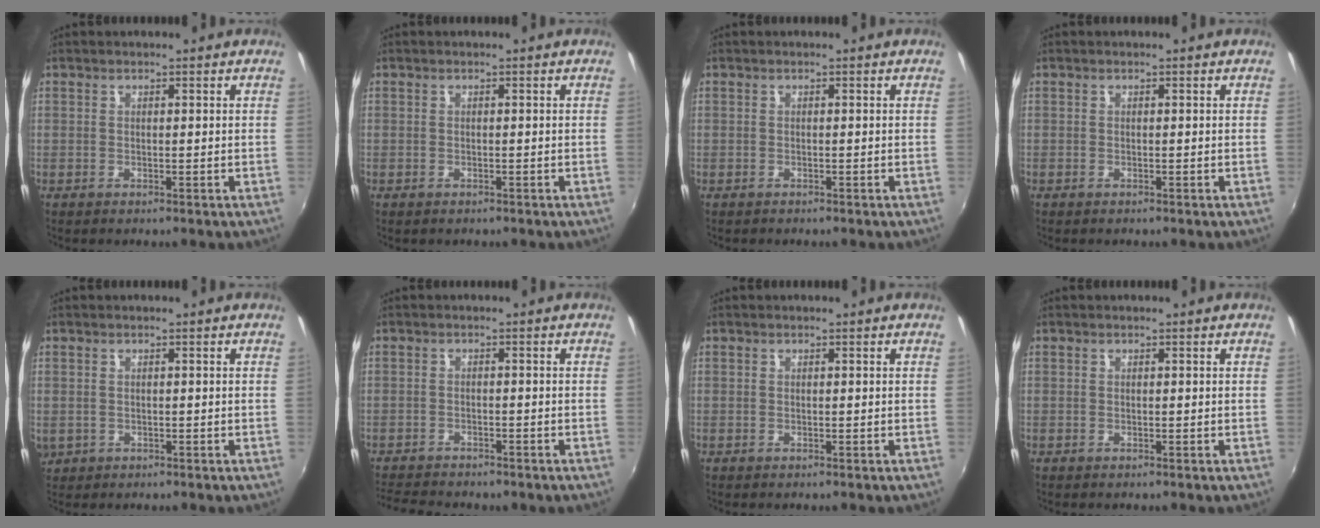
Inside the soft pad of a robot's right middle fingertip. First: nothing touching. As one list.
[{"total": 0.8, "force": [-0.7, 0.4, 0.3], "torque": [-0.009, -0.002, -0.009]}, {"total": 0.6, "force": [-0.5, 0.3, 0.1], "torque": [-0.005, -0.002, -0.009]}, {"total": 0.0}, {"total": 2.8, "force": [-0.2, 2.5, 1.2], "torque": [-0.024, -0.004, 0.000]}, {"total": 7.3, "force": [-6.7, 1.8, 2.5], "torque": [-0.071, -0.019, -0.106]}, {"total": 0.0}, {"total": 0.0}]